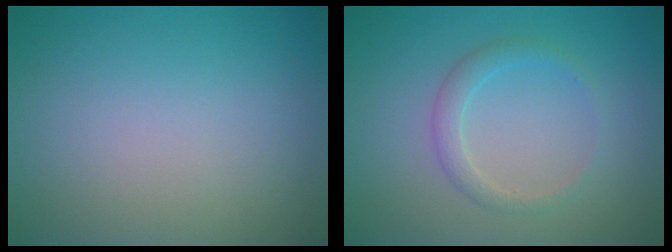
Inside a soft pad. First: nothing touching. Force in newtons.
{"total": 1.8, "press": 1.8, "slide": 0.0}